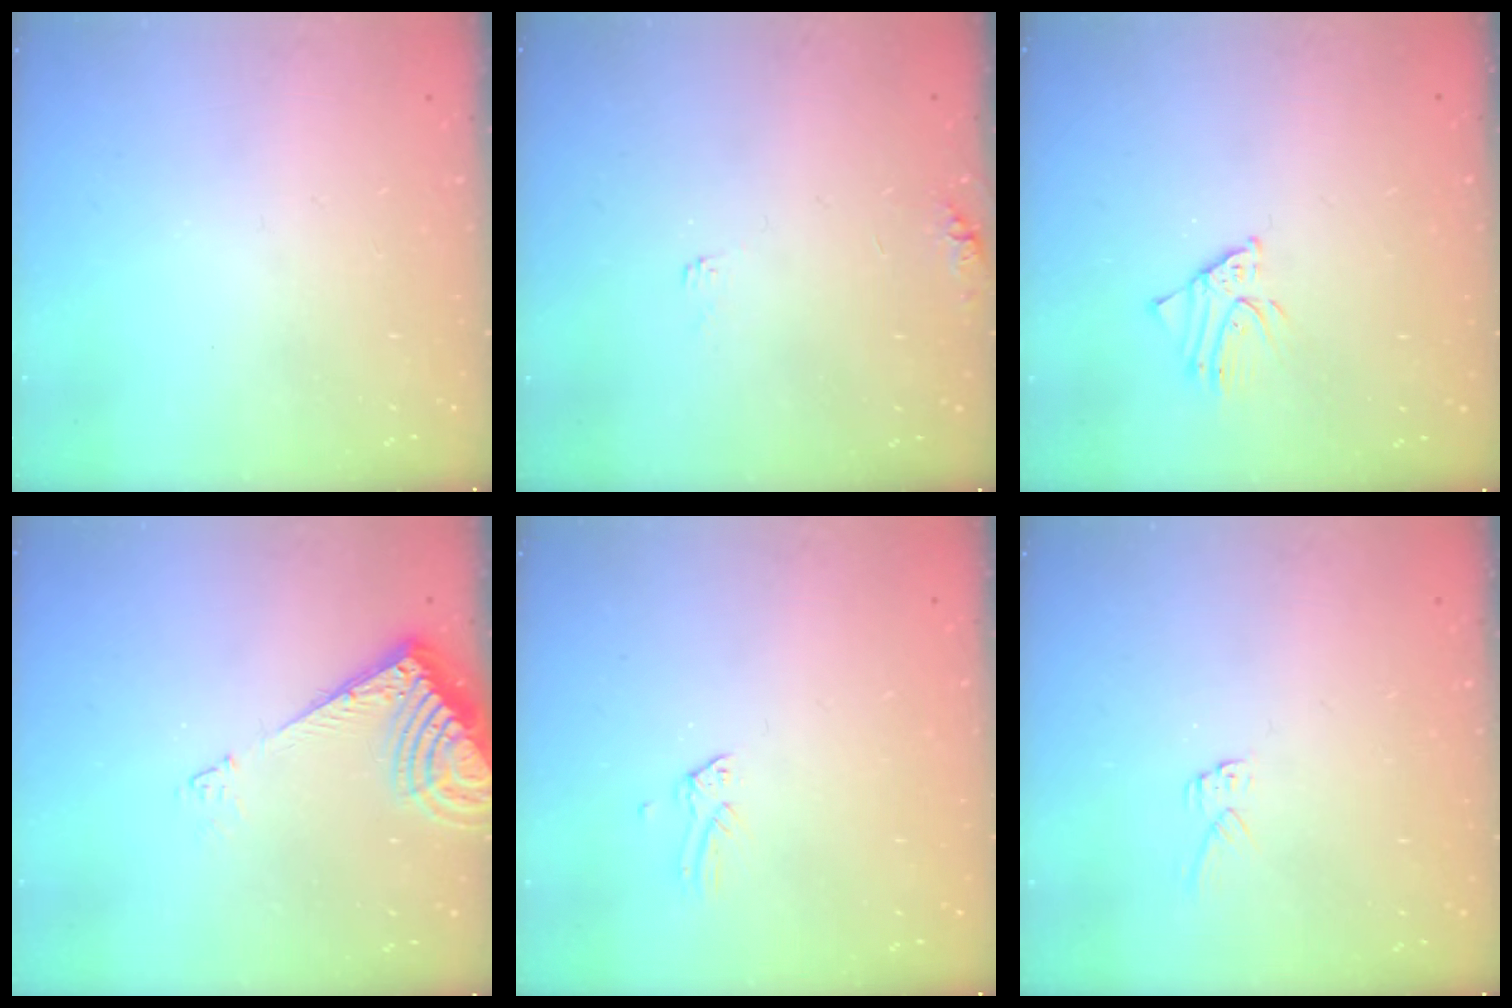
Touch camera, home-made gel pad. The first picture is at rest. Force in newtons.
{"total": 5.7, "press": 5.7, "slide": 0.6}
{"total": 2.3, "press": 2.3, "slide": 0.2}
{"total": 8.2, "press": 8.1, "slide": 0.7}
{"total": 0.0}
{"total": 4.6, "press": 4.6, "slide": 0.5}